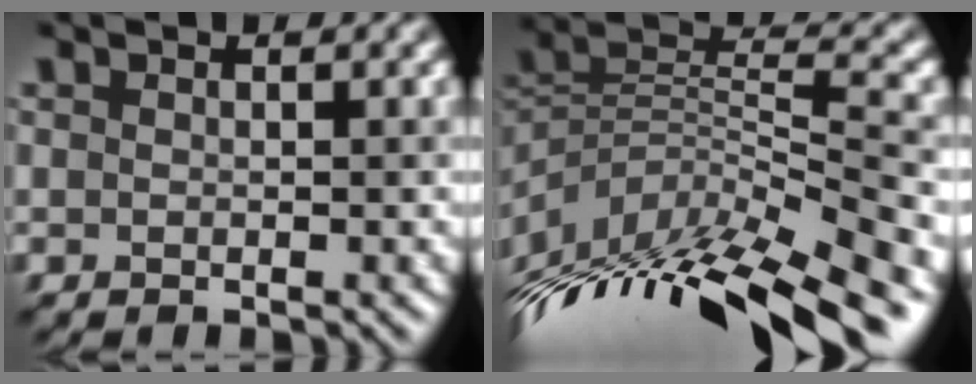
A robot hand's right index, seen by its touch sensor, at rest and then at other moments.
{"total": 14.0, "force": [-7.4, 4.0, 11.2], "torque": [-0.222, 0.017, -0.119]}